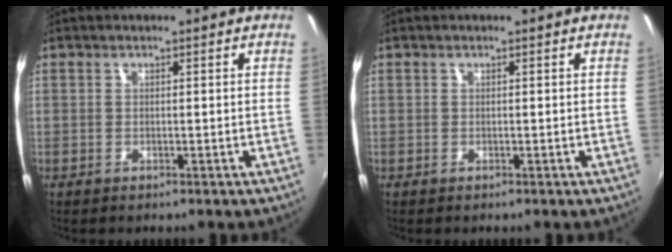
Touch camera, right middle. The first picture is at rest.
{"total": 0.0}